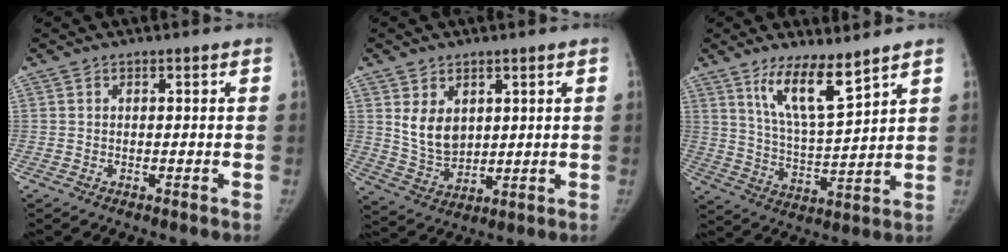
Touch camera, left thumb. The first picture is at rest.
{"total": 7.7, "force": [2.6, 5.4, 4.8], "torque": [-0.064, -0.024, 0.067]}
{"total": 10.5, "force": [7.3, 1.9, 7.4], "torque": [-0.125, -0.061, 0.145]}